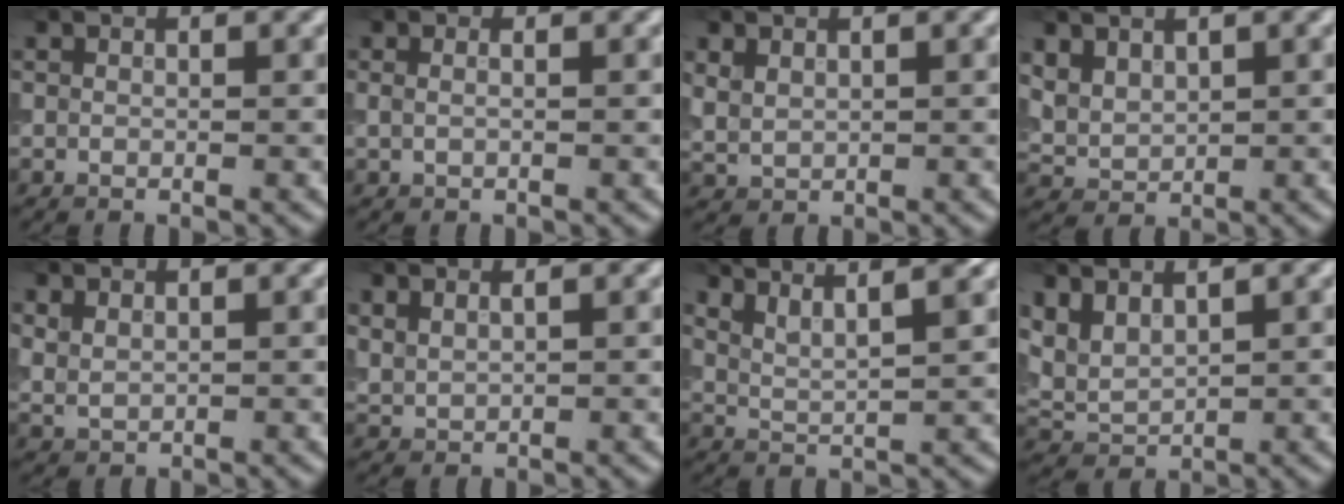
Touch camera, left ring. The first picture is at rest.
{"total": 0.8, "force": [0.2, 0.4, 0.7], "torque": [-0.016, -0.003, 0.001]}
{"total": 1.6, "force": [0.8, 1.0, 0.9], "torque": [-0.024, -0.001, 0.021]}
{"total": 3.0, "force": [1.5, 2.1, 1.5], "torque": [-0.044, -0.007, 0.038]}
{"total": 1.3, "force": [0.8, 0.8, 0.8], "torque": [-0.021, -0.002, 0.020]}
{"total": 1.1, "force": [0.8, 0.4, 0.6], "torque": [-0.020, -0.003, 0.020]}
{"total": 5.1, "force": [3.9, 1.4, 3.1], "torque": [-0.044, 0.027, 0.039]}
{"total": 3.1, "force": [1.8, 1.7, 1.9], "torque": [-0.051, 0.002, 0.036]}